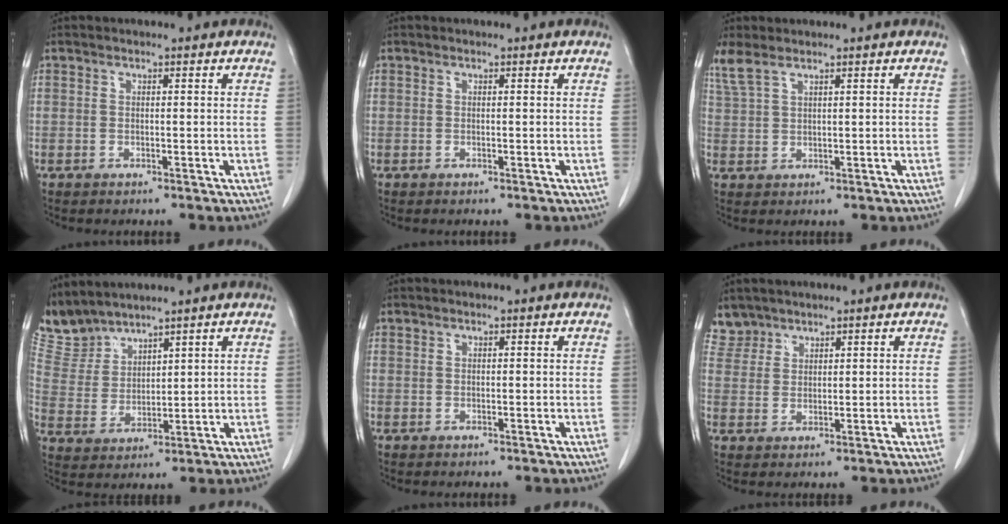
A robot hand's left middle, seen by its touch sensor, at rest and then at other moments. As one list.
[{"total": 0.0}, {"total": 3.2, "force": [2.7, 0.8, 1.7], "torque": [-0.051, 0.015, 0.067]}, {"total": 5.9, "force": [5.9, 0.8, -0.2], "torque": [-0.014, 0.011, 0.138]}, {"total": 0.0}, {"total": 3.4, "force": [3.0, 1.5, -0.6], "torque": [0.018, 0.007, 0.061]}]